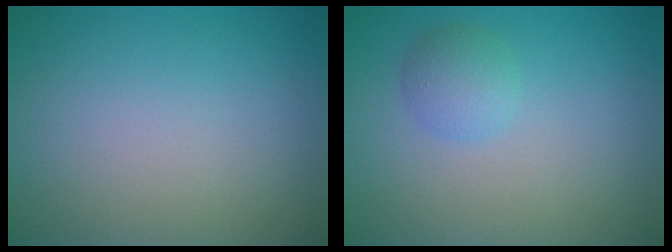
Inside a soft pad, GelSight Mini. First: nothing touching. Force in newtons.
{"total": 2.0, "press": 2.0, "slide": 0.1}